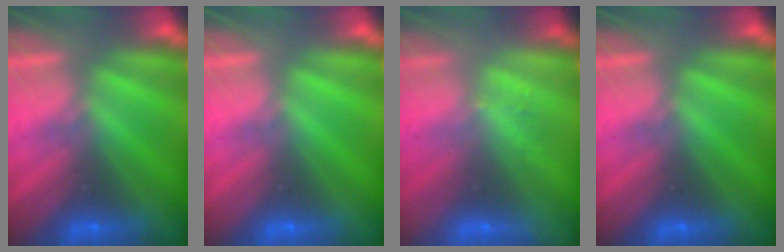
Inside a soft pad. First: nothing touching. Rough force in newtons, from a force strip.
{"total": 0.0}
{"total": 1.3}
{"total": 0.0}